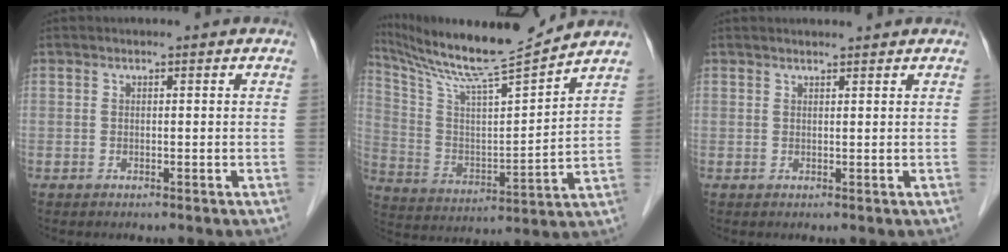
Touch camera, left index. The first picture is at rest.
{"total": 15.7, "force": [14.4, -1.4, 6.2], "torque": [-0.130, -0.015, 0.253]}
{"total": 2.0, "force": [1.9, 0.1, 0.6], "torque": [-0.008, 0.011, 0.029]}